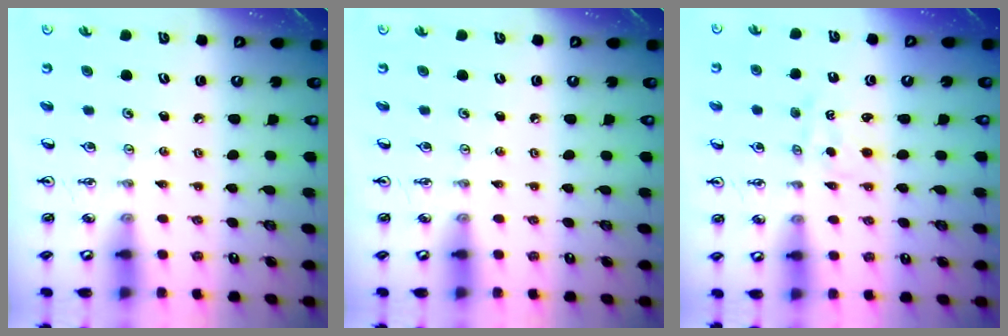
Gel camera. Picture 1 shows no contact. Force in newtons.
{"total": 0.0}
{"total": 1.0, "press": 0.9, "slide": 0.3}